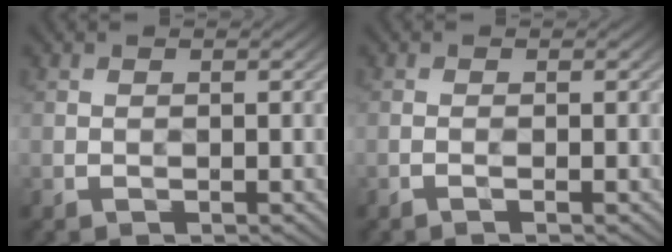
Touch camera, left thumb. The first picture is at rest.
{"total": 0.6, "force": [-0.3, -0.1, 0.5], "torque": [-0.010, 0.003, -0.010]}